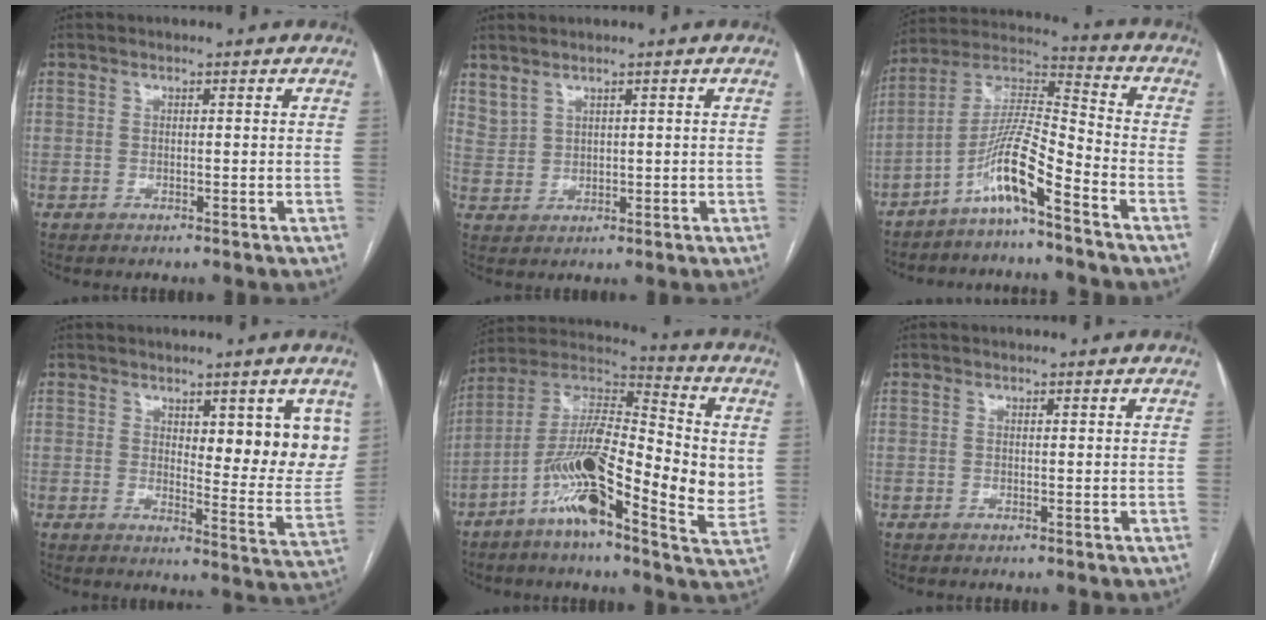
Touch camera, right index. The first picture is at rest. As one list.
[{"total": 3.2, "force": [2.6, 1.6, 1.0], "torque": [-0.025, 0.006, 0.066]}, {"total": 10.3, "force": [-6.3, 0.4, 8.1], "torque": [-0.166, 0.009, -0.127]}, {"total": 11.3, "force": [4.6, 2.8, 9.9], "torque": [-0.112, -0.018, 0.064]}, {"total": 19.1, "force": [-3.5, 5.2, 18.0], "torque": [-0.312, 0.010, -0.070]}, {"total": 0.0}]